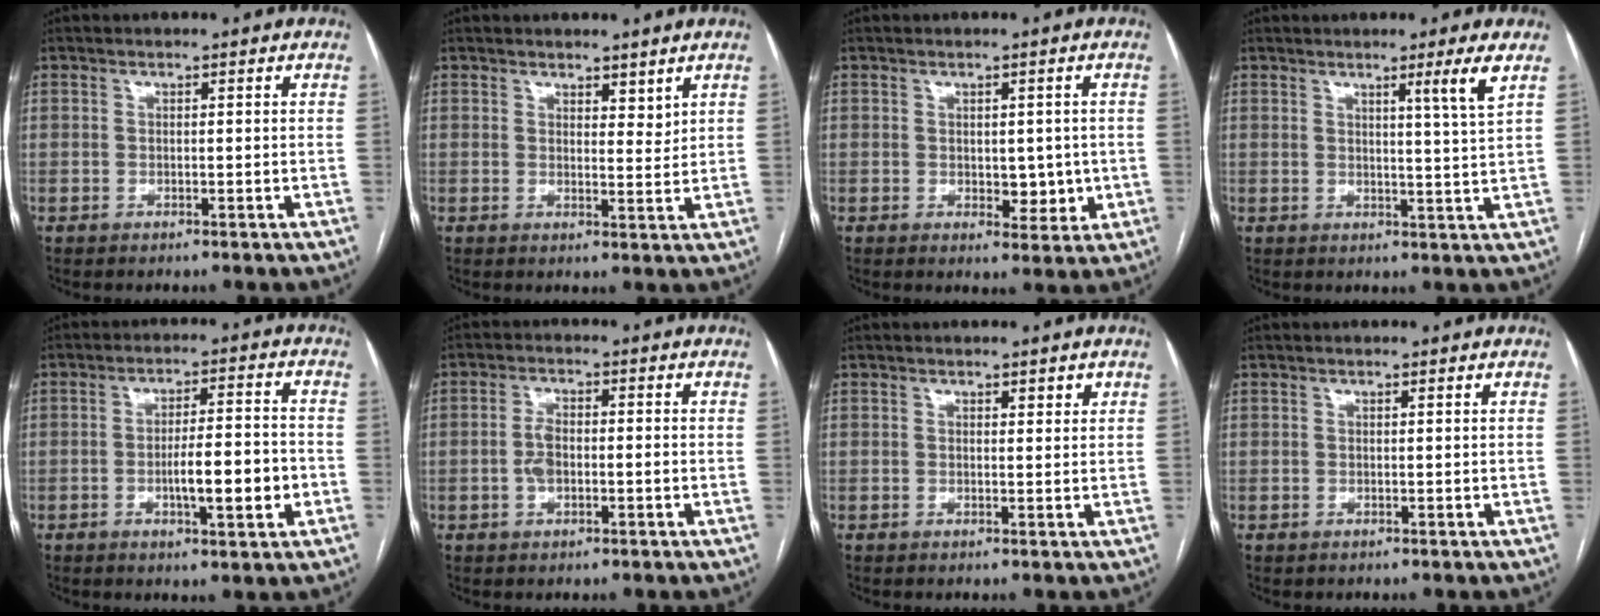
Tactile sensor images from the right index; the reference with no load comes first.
{"total": 3.1, "force": [2.5, 1.2, 1.3], "torque": [-0.017, -0.006, 0.041]}
{"total": 4.4, "force": [-0.1, 2.6, 3.5], "torque": [-0.041, -0.002, 0.007]}
{"total": 4.2, "force": [2.3, -1.6, 3.1], "torque": [-0.048, -0.018, 0.042]}
{"total": 8.3, "force": [-2.2, 1.4, 7.9], "torque": [-0.128, 0.007, -0.033]}
{"total": 3.6, "force": [-0.6, 1.7, 3.1], "torque": [-0.069, 0.008, -0.013]}
{"total": 1.5, "force": [1.0, 0.5, 0.9], "torque": [-0.011, 0.001, 0.013]}
{"total": 0.0}